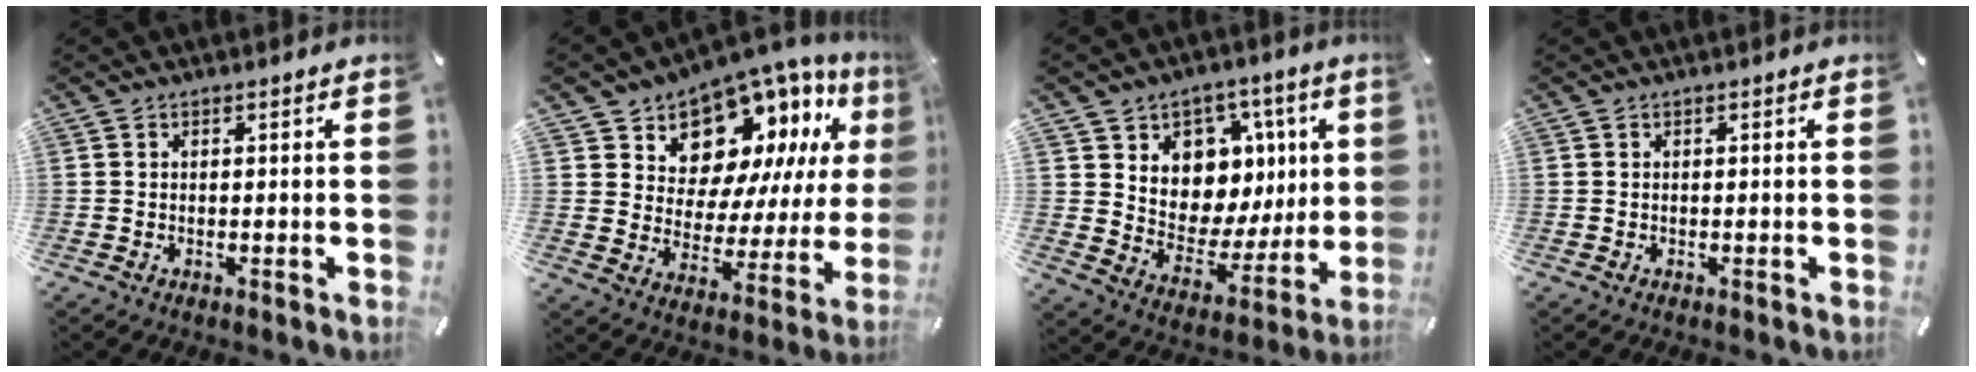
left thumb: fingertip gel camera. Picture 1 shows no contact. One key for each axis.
{"total": 13.4, "fx": 9.8, "fy": 8.3, "fz": 4.0, "tx": -0.075, "ty": -0.095, "tz": 0.177}
{"total": 10.1, "fx": 3.5, "fy": 9.2, "fz": 2.1, "tx": -0.019, "ty": -0.060, "tz": 0.071}
{"total": 0.0}